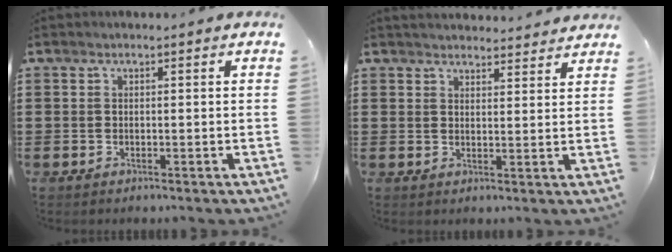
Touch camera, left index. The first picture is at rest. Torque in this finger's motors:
{"motor_torque": [2.14, 0.00, -0.56, -0.02]}